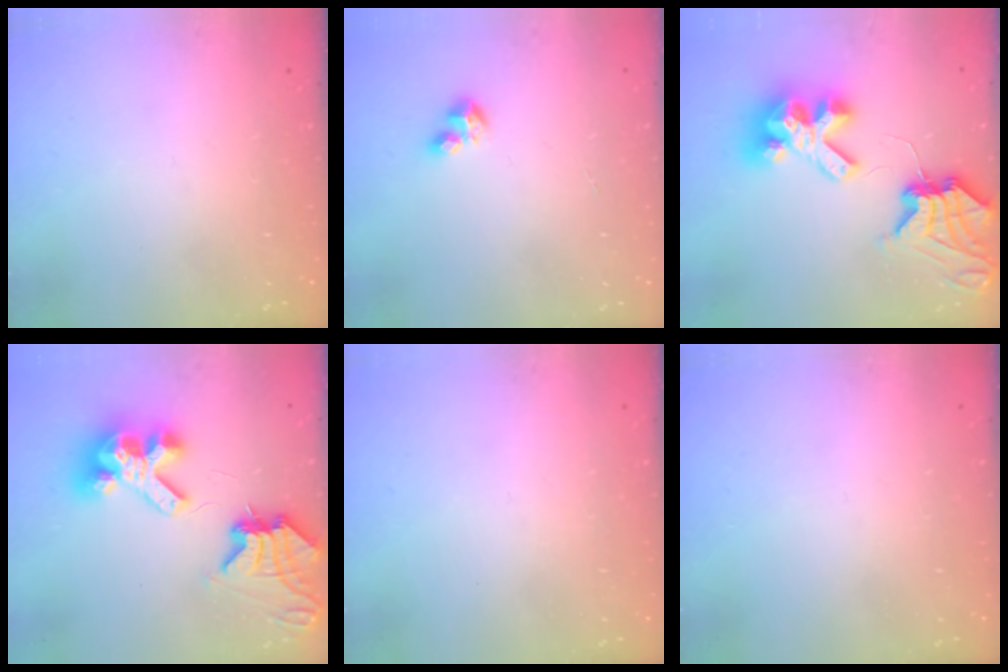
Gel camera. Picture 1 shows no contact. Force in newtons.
{"total": 2.8, "press": 2.8, "slide": 0.2}
{"total": 12.0, "press": 11.9, "slide": 1.3}
{"total": 12.5, "press": 12.4, "slide": 1.5}
{"total": 0.0}
{"total": 0.0}